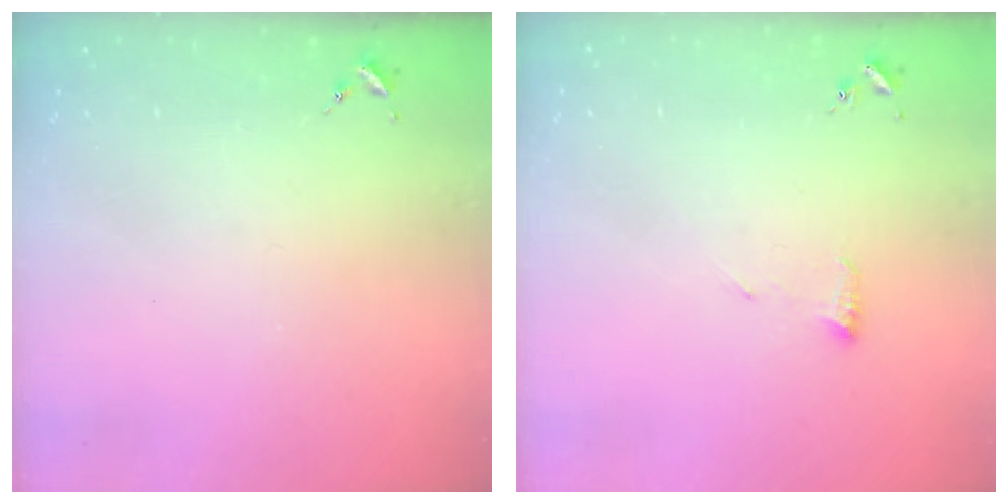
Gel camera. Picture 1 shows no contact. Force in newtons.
{"total": 6.6, "press": 6.5, "slide": 1.3}